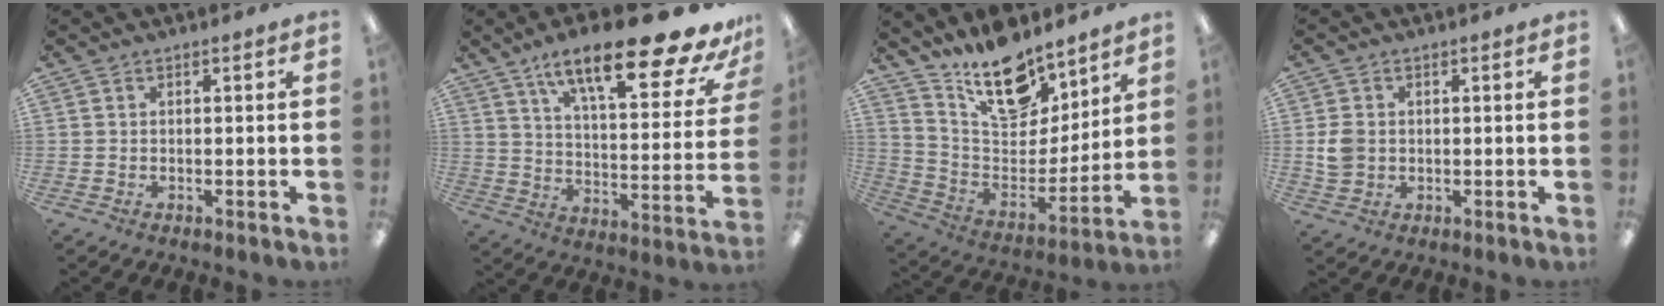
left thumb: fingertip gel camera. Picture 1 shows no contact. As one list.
[{"total": 23.7, "force": [16.5, 6.0, 15.9], "torque": [-0.236, -0.109, 0.262]}, {"total": 19.6, "force": [14.4, 9.8, 9.0], "torque": [-0.149, -0.101, 0.261]}, {"total": 4.8, "force": [0.2, 4.1, 2.4], "torque": [-0.044, 0.004, 0.005]}]